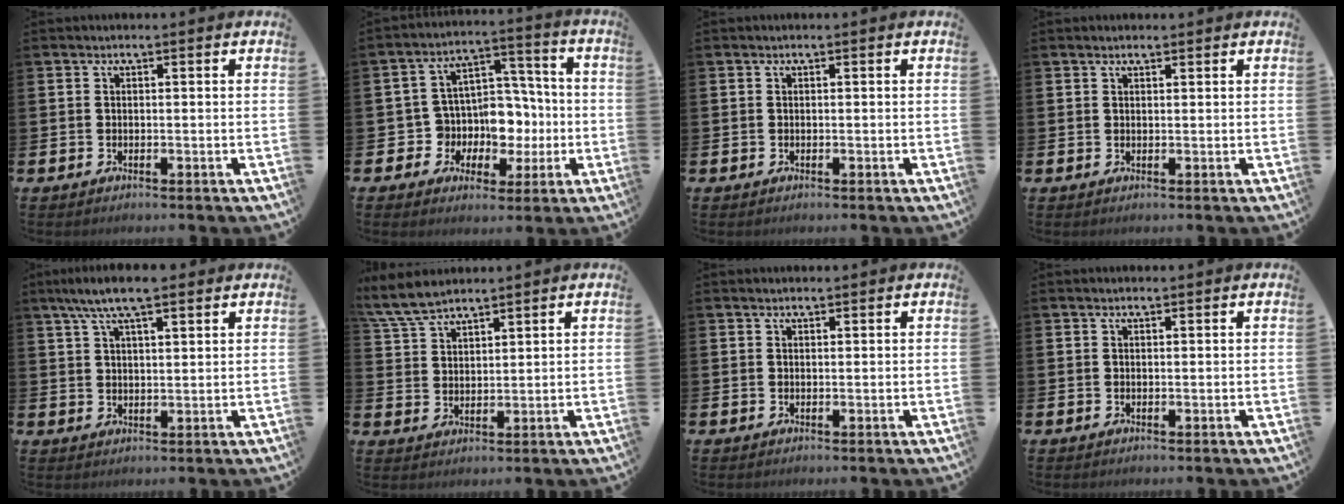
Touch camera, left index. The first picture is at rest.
{"total": 7.8, "force": [-0.8, 7.3, 2.6], "torque": [-0.078, 0.005, -0.005]}
{"total": 0.0}
{"total": 1.0, "force": [1.0, 0.2, 0.3], "torque": [0.003, -0.002, 0.015]}
{"total": 7.2, "force": [5.9, 1.6, 3.9], "torque": [-0.081, -0.011, 0.104]}
{"total": 6.4, "force": [5.8, 1.3, 2.1], "torque": [-0.066, -0.014, 0.110]}
{"total": 1.0, "force": [1.0, 0.3, 0.1], "torque": [0.006, 0.000, 0.016]}
{"total": 0.8, "force": [0.7, 0.1, 0.3], "torque": [0.002, -0.002, 0.010]}